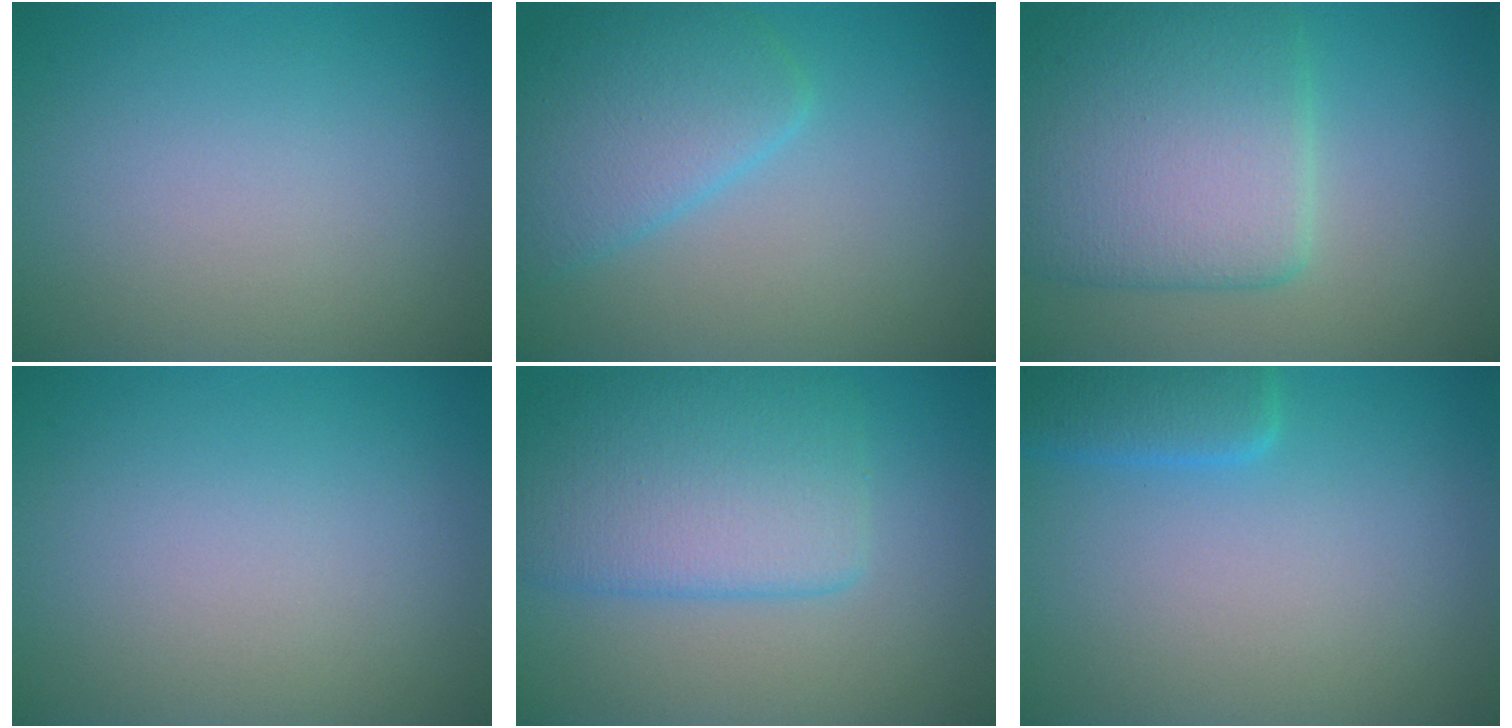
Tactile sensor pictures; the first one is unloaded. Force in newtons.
{"total": 4.7, "press": 4.7, "slide": 0.3}
{"total": 8.0, "press": 8.0, "slide": 0.4}
{"total": 0.0}
{"total": 6.5, "press": 6.5, "slide": 0.1}
{"total": 2.9, "press": 2.9, "slide": 0.2}